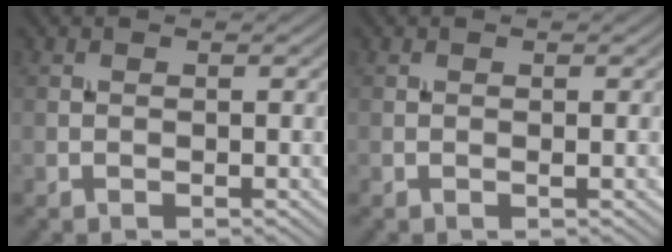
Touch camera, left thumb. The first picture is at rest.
{"total": 0.0}